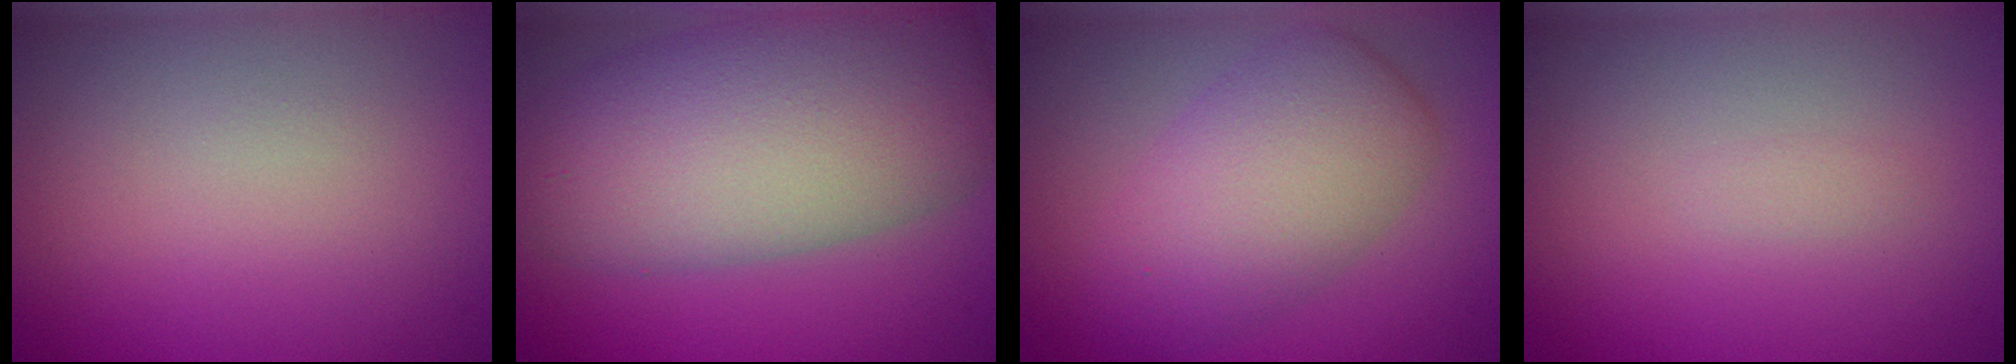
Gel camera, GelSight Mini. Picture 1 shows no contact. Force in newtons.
{"total": 11.8, "press": 11.8, "slide": 0.5}
{"total": 6.4, "press": 6.4, "slide": 0.4}
{"total": 0.5, "press": 0.5, "slide": 0.0}